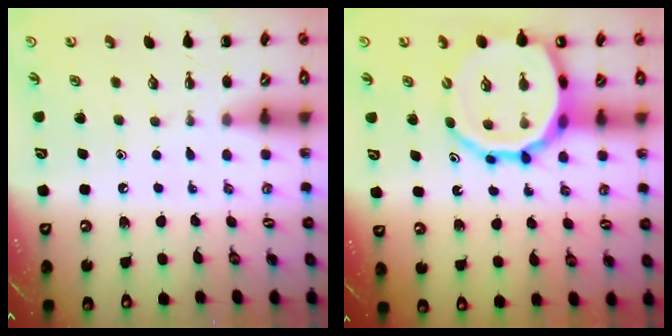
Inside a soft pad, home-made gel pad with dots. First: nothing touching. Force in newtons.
{"total": 21.2, "press": 20.8, "slide": 4.1}